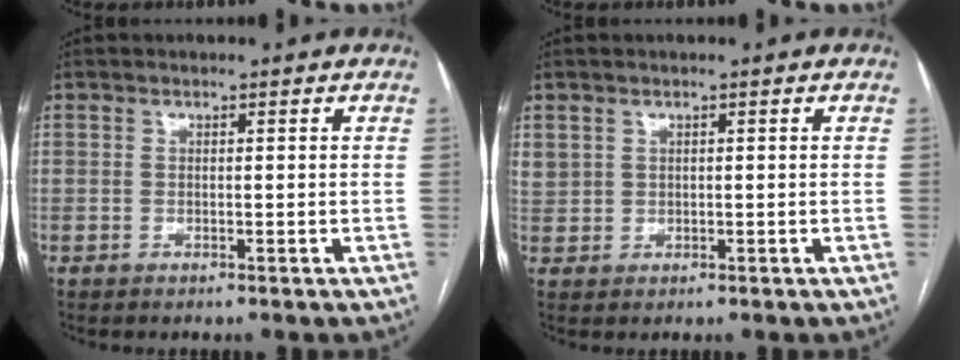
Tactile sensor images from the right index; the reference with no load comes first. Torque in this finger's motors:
{"motor_torque": [1.65, 0.49, 0.62, 0.11]}